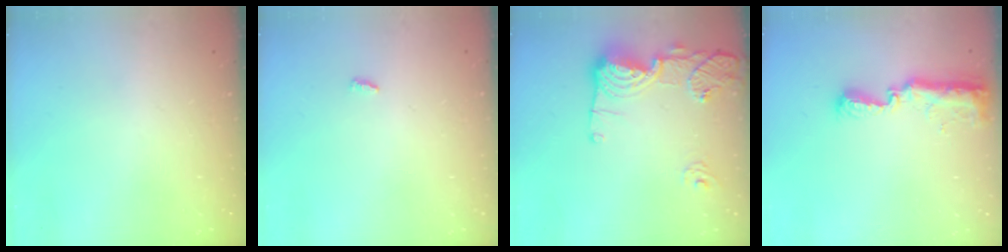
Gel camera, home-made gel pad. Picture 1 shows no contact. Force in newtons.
{"total": 2.7, "press": 2.7, "slide": 0.2}
{"total": 15.9, "press": 15.9, "slide": 1.5}
{"total": 8.8, "press": 8.8, "slide": 0.9}